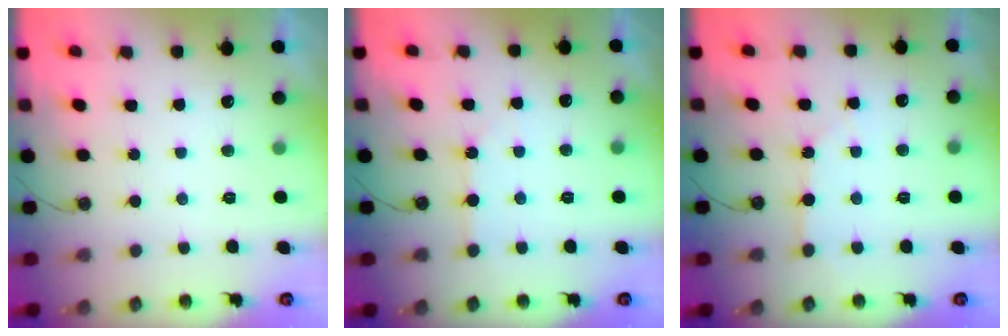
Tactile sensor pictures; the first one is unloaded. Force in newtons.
{"total": 2.9, "press": 2.8, "slide": 0.4}
{"total": 3.3, "press": 3.3, "slide": 0.4}